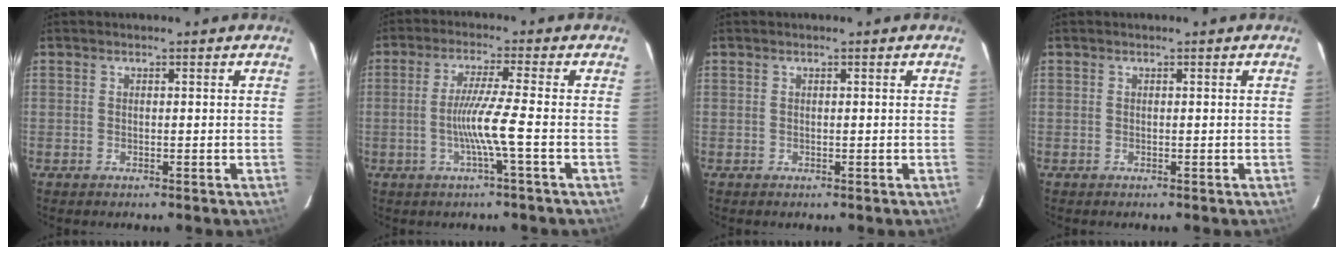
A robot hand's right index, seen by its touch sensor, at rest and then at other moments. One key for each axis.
{"total": 6.7, "fx": -1.9, "fy": -1.7, "fz": 6.2, "tx": -0.122, "ty": -0.008, "tz": -0.034}
{"total": 0.0}
{"total": 0.0}